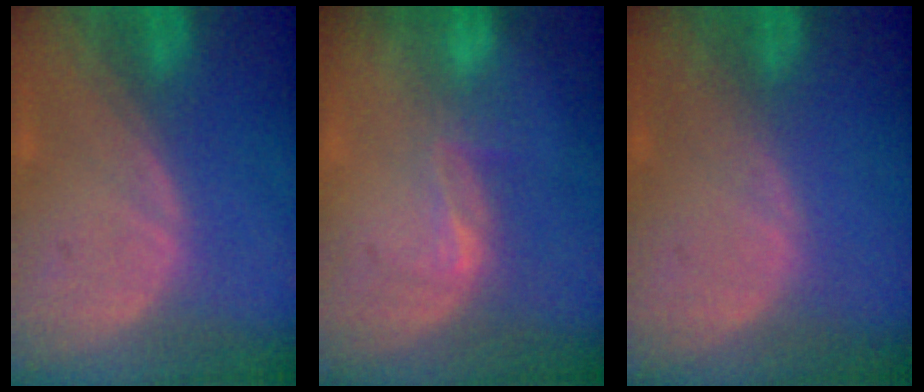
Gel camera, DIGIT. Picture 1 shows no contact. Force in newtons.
{"total": 2.6, "press": 2.0, "slide": 1.6}
{"total": 0.0}